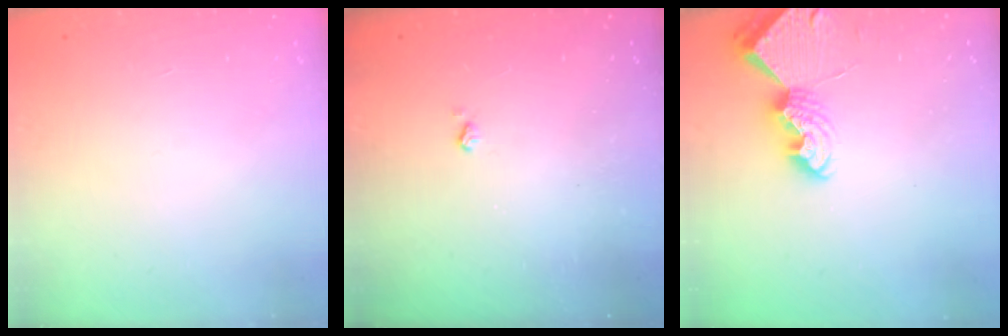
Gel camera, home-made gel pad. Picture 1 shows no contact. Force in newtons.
{"total": 2.5, "press": 2.5, "slide": 0.5}
{"total": 7.8, "press": 7.7, "slide": 0.7}